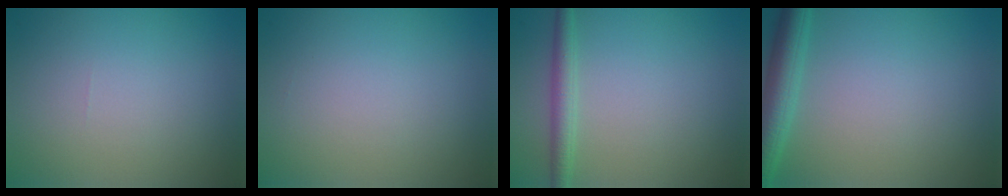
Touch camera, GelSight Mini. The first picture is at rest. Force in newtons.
{"total": 0.0}
{"total": 2.1, "press": 2.1, "slide": 0.0}
{"total": 3.9, "press": 3.9, "slide": 0.1}